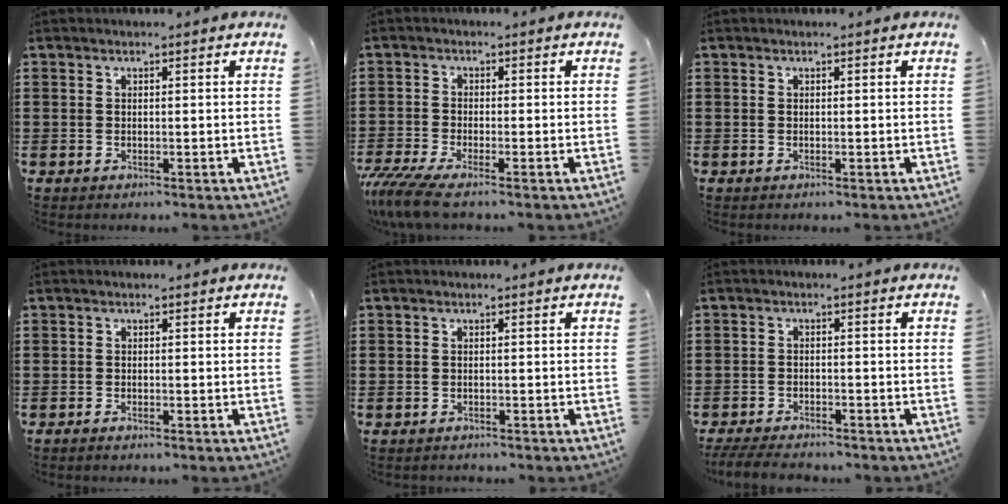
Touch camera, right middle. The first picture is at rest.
{"total": 4.8, "force": [-4.0, 0.4, 2.6], "torque": [-0.078, -0.026, -0.086]}
{"total": 0.0}
{"total": 0.6, "force": [-0.6, 0.1, 0.3], "torque": [-0.008, -0.003, -0.010]}
{"total": 1.1, "force": [-1.0, 0.4, -0.2], "torque": [0.003, 0.002, -0.024]}
{"total": 3.7, "force": [-3.5, 0.6, 0.8], "torque": [-0.020, -0.003, -0.075]}